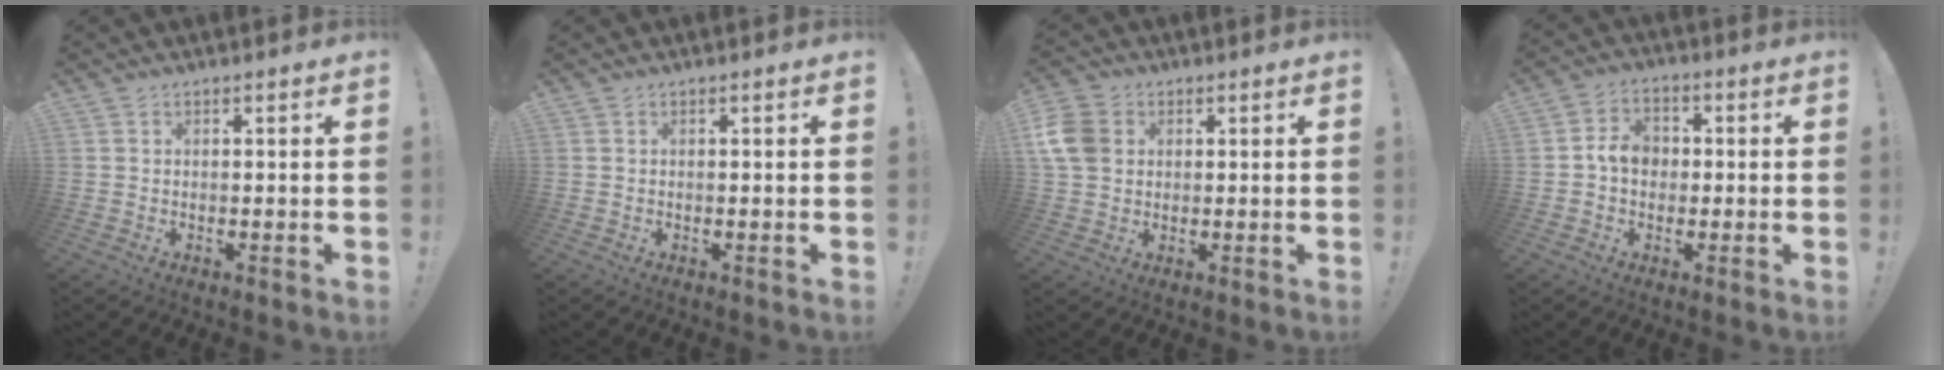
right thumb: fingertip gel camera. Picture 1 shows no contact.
{"total": 0.0}
{"total": 9.5, "force": [2.1, 7.6, 5.4], "torque": [-0.100, 0.003, 0.043]}
{"total": 7.2, "force": [0.0, 5.8, 4.3], "torque": [-0.072, 0.016, 0.003]}